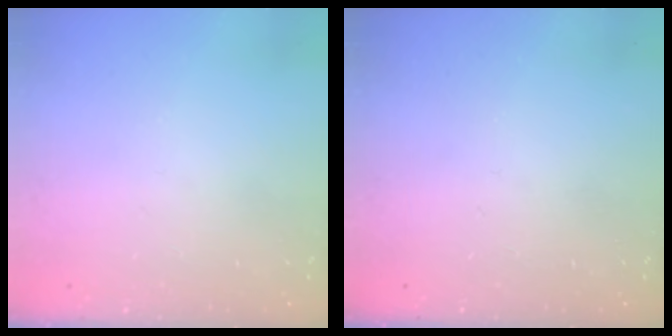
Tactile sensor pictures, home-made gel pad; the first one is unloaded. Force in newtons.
{"total": 0.0}